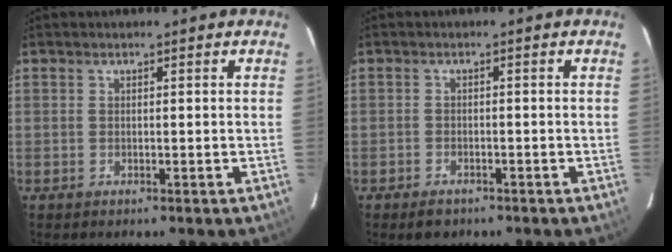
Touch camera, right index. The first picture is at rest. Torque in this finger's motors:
{"motor_torque": [0.28, -0.22, 0.02, 0.00]}